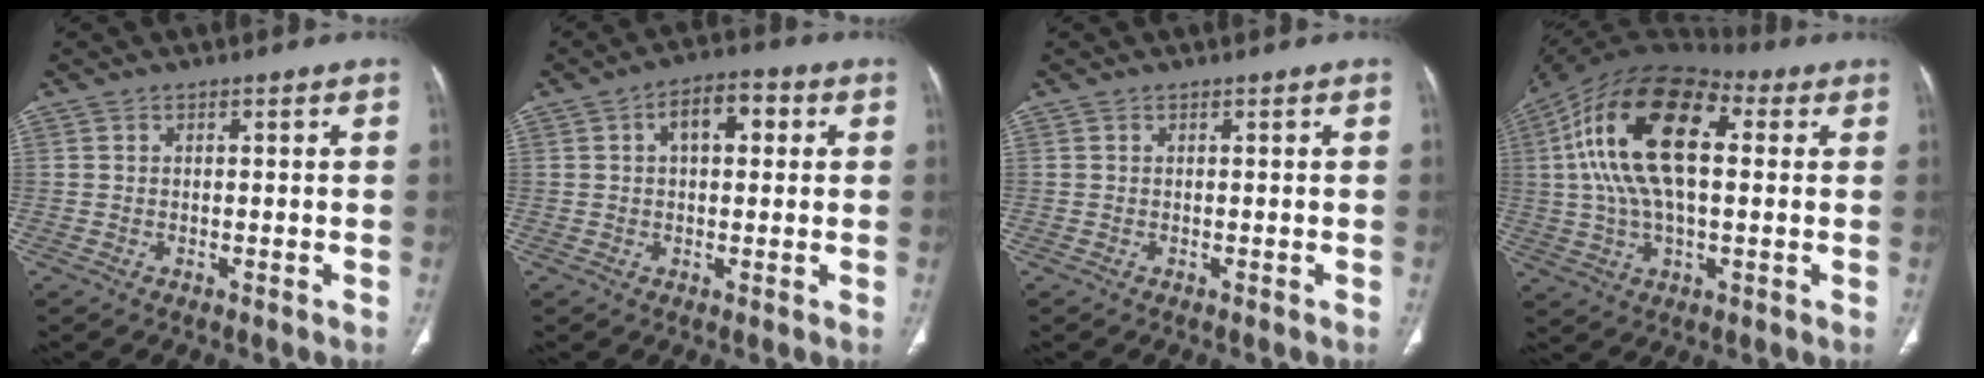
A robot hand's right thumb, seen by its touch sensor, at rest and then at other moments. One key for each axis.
{"total": 7.0, "fx": 1.8, "fy": 3.9, "fz": 5.5, "tx": -0.066, "ty": 0.018, "tz": 0.020}
{"total": 0.0}
{"total": 21.7, "fx": 4.0, "fy": 10.9, "fz": 18.3, "tx": -0.342, "ty": 0.023, "tz": 0.057}